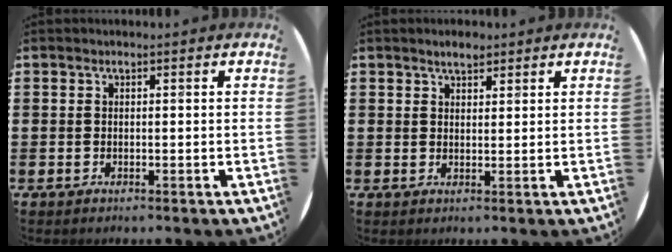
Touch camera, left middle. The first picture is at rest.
{"total": 2.1, "force": [1.9, 0.7, 0.6], "torque": [-0.007, -0.001, 0.034]}